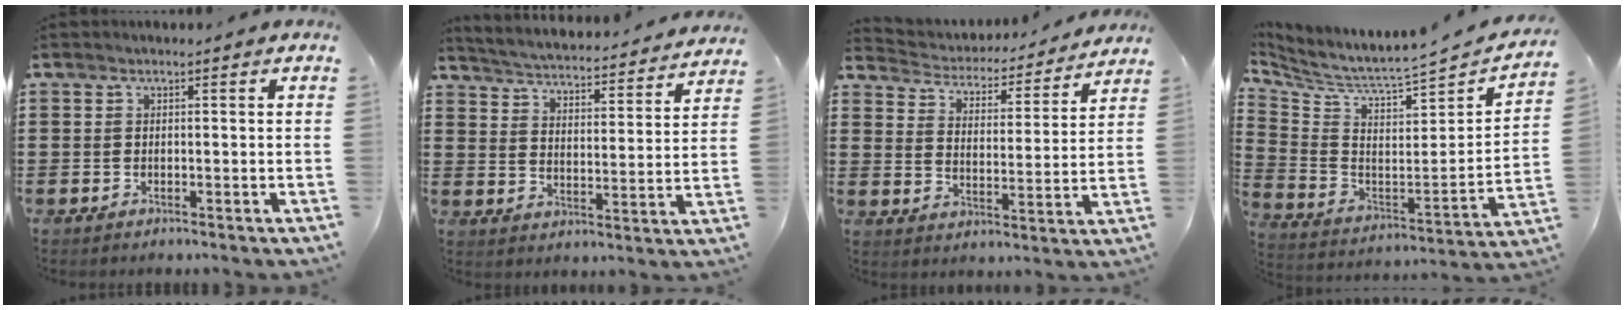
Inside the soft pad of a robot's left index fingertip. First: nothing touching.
{"total": 3.3, "force": [3.3, -0.4, 0.2], "torque": [-0.025, -0.034, 0.047]}
{"total": 3.7, "force": [3.7, 0.3, 0.0], "torque": [-0.024, -0.031, 0.056]}
{"total": 3.9, "force": [3.5, -0.3, 1.6], "torque": [-0.056, -0.055, 0.049]}